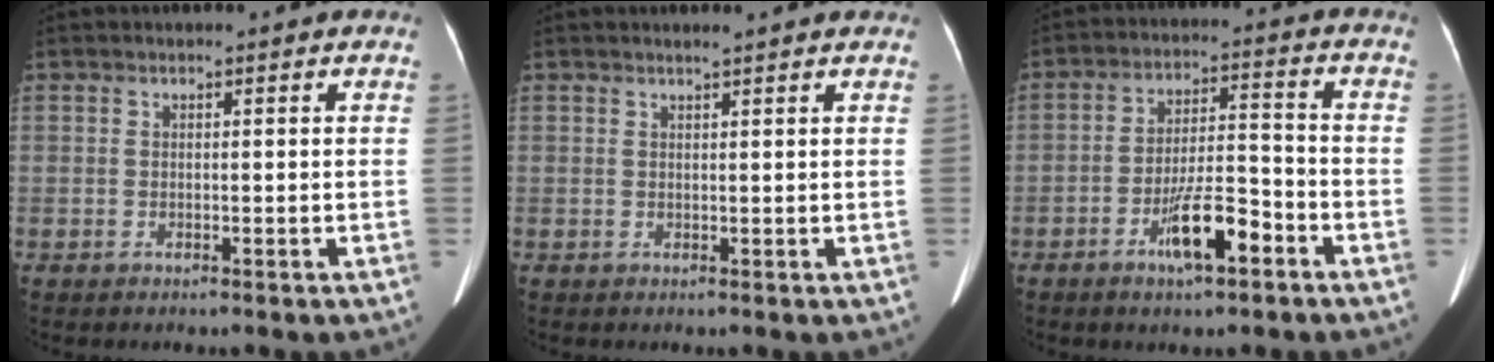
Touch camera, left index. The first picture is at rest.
{"total": 2.2, "force": [2.0, -0.1, 1.0], "torque": [-0.015, 0.012, 0.025]}
{"total": 8.6, "force": [-4.7, 1.8, 7.0], "torque": [-0.129, 0.003, -0.079]}